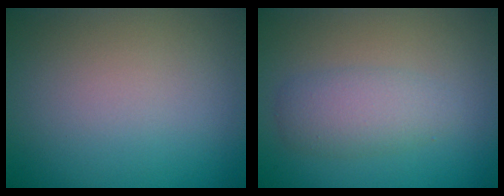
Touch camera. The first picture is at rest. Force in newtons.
{"total": 2.9, "press": 2.9, "slide": 0.1}